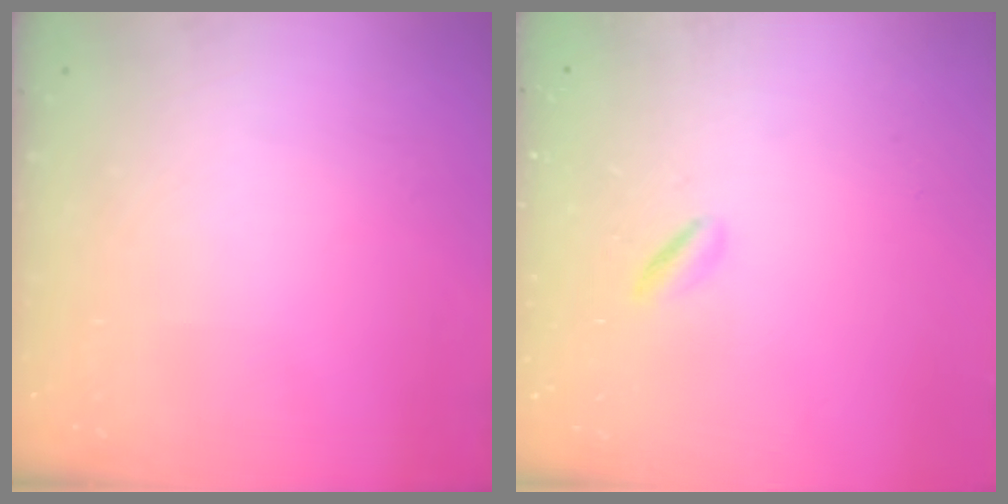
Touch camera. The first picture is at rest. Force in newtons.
{"total": 0.9, "press": 0.6, "slide": 0.7}